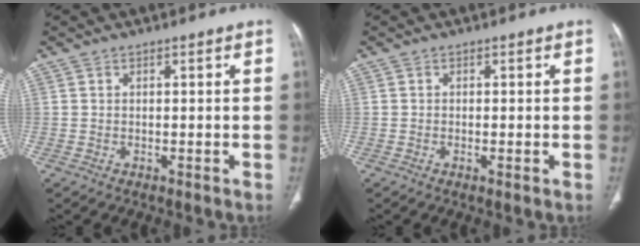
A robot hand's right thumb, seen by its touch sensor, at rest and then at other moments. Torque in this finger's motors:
{"motor_torque": [-0.26, 0.01, -0.12, -0.12, 0.03]}